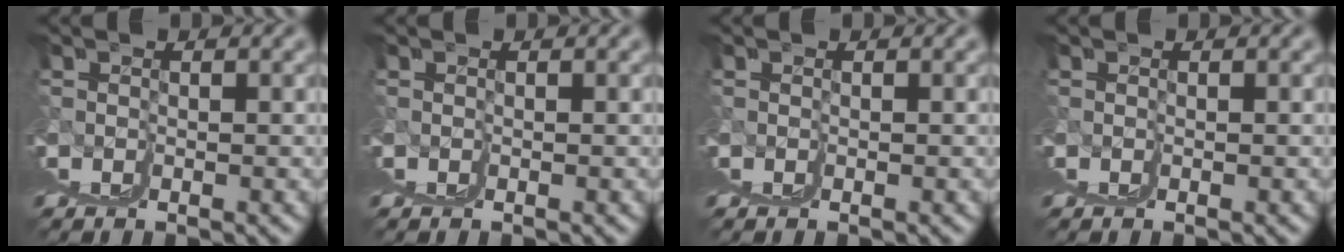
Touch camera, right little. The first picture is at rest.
{"total": 0.0}
{"total": 0.0}
{"total": 0.0}